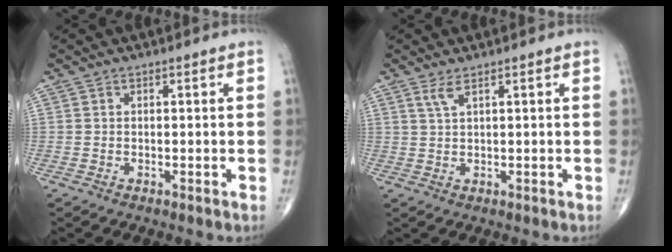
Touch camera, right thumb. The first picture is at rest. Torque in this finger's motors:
{"motor_torque": [-0.01, 0.01, 0.42, 0.39, 0.04]}